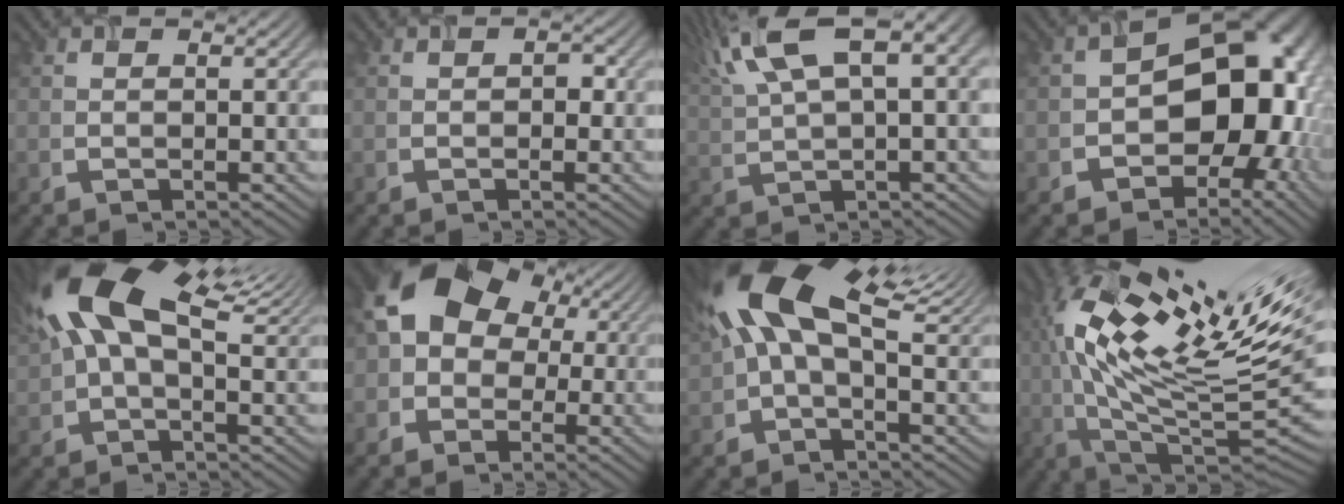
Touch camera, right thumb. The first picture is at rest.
{"total": 0.9, "force": [-0.2, 0.7, 0.5], "torque": [-0.002, 0.003, -0.004]}
{"total": 13.0, "force": [6.1, 3.8, 10.8], "torque": [-0.237, 0.032, 0.123]}
{"total": 16.0, "force": [-3.0, 10.8, 11.3], "torque": [-0.106, -0.008, -0.048]}
{"total": 16.3, "force": [6.6, 7.6, 12.8], "torque": [-0.251, 0.036, 0.102]}
{"total": 13.3, "force": [1.9, 10.9, 7.4], "torque": [-0.139, 0.038, 0.007]}
{"total": 14.5, "force": [5.6, 6.4, 11.8], "torque": [-0.233, 0.021, 0.094]}
{"total": 19.7, "force": [7.1, 6.0, 17.4], "torque": [-0.301, 0.026, 0.127]}